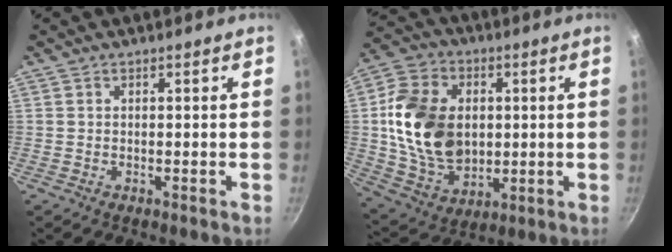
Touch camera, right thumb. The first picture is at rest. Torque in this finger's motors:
{"motor_torque": [2.12, 2.32, 1.57, -0.04, 0.20]}